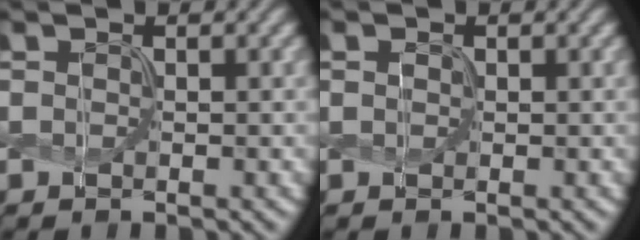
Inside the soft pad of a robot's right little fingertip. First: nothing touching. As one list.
[{"total": 0.6, "force": [0.3, 0.5, 0.1], "torque": [-0.002, 0.002, 0.001]}]